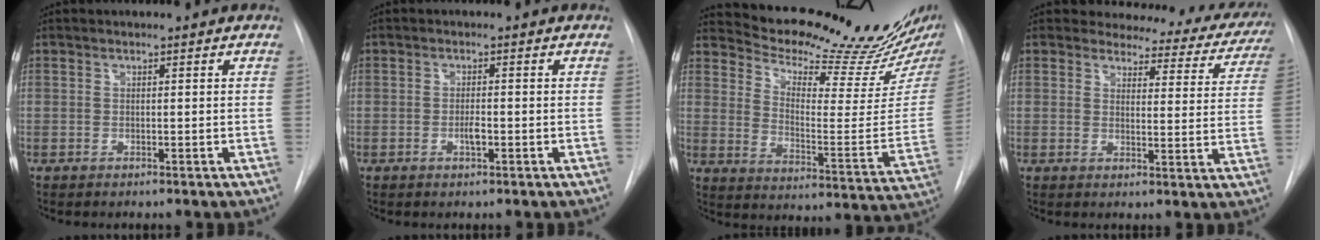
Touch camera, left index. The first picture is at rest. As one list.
[{"total": 1.6, "force": [-0.6, 0.4, 1.4], "torque": [-0.027, 0.000, -0.012]}, {"total": 23.6, "force": [21.8, 1.0, 8.9], "torque": [-0.131, -0.097, 0.293]}, {"total": 16.2, "force": [15.1, 5.1, 2.7], "torque": [0.003, -0.062, 0.141]}]